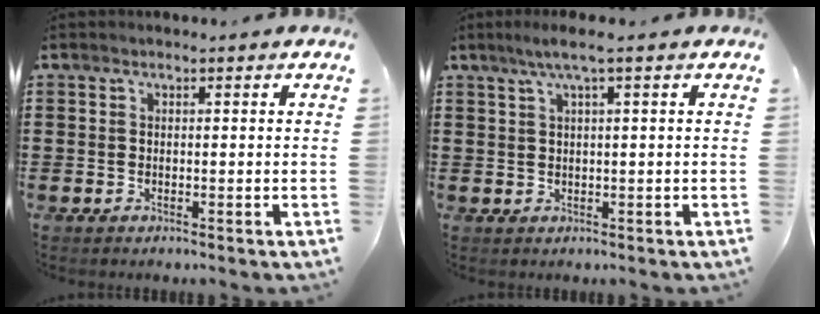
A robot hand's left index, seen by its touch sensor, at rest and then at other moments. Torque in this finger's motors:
{"motor_torque": [1.02, 1.11, 0.30, 0.05]}